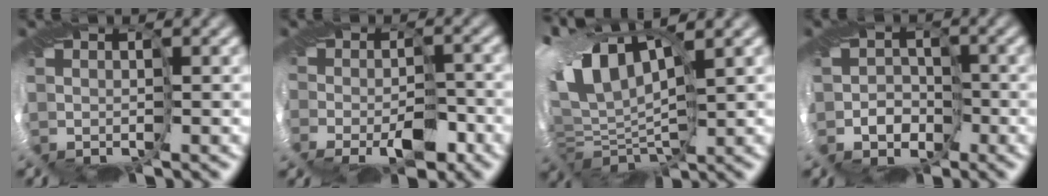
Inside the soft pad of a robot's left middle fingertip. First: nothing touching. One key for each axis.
{"total": 1.5, "fx": -1.4, "fy": 0.3, "fz": 0.4, "tx": 0.007, "ty": -0.003, "tz": -0.024}
{"total": 9.0, "fx": 3.1, "fy": 4.4, "fz": 7.2, "tx": -0.155, "ty": 0.009, "tz": 0.053}
{"total": 2.9, "fx": -2.3, "fy": 1.8, "fz": 0.3, "tx": 0.022, "ty": 0.010, "tz": -0.053}